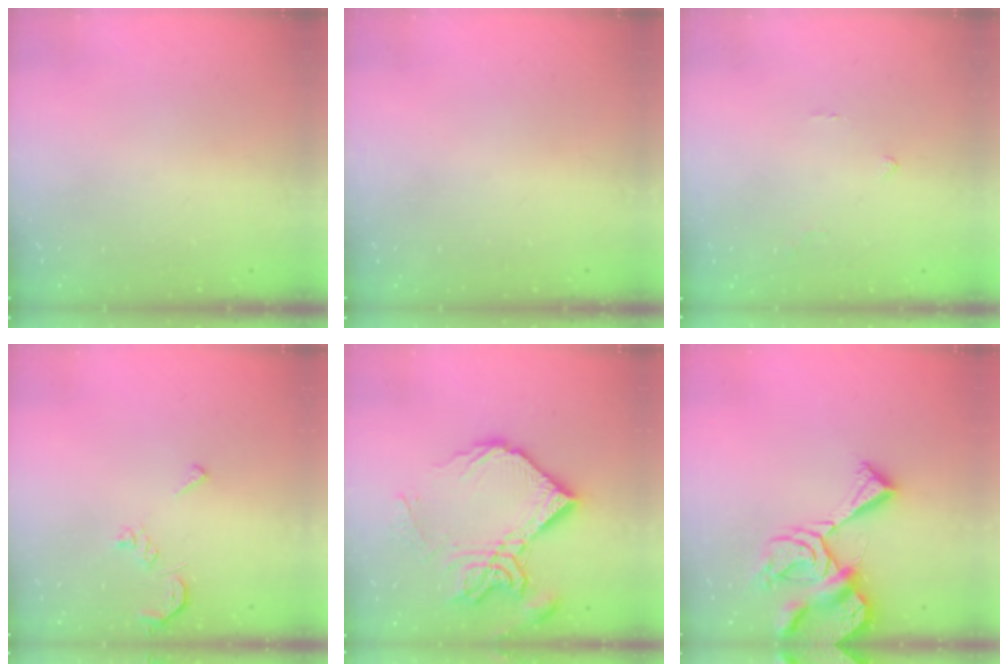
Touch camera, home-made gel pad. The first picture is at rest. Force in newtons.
{"total": 0.0}
{"total": 1.4, "press": 1.3, "slide": 0.5}
{"total": 6.3, "press": 6.3, "slide": 0.6}
{"total": 17.3, "press": 17.2, "slide": 1.9}
{"total": 12.4, "press": 12.3, "slide": 1.4}